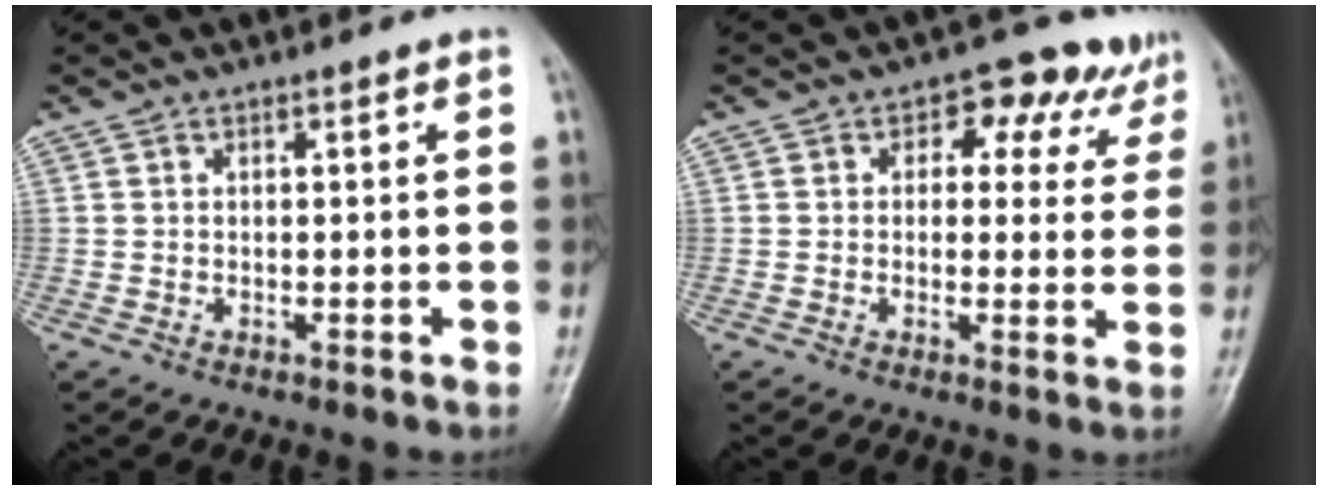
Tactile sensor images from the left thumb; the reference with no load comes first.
{"total": 8.5, "force": [4.2, 5.8, 4.6], "torque": [-0.003, -0.006, 0.043]}